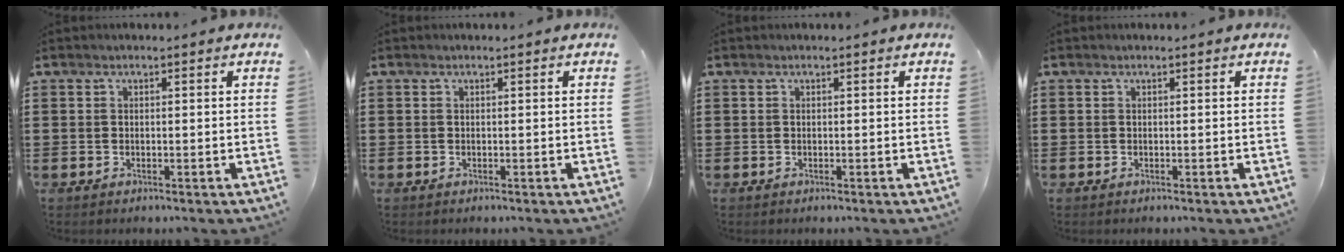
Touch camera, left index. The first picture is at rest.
{"total": 0.0}
{"total": 0.0}
{"total": 0.0}